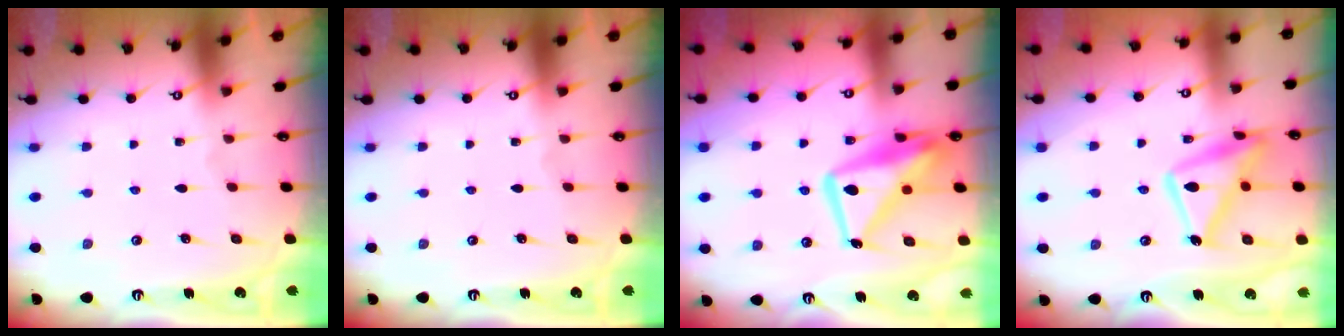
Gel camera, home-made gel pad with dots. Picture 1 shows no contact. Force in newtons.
{"total": 0.0}
{"total": 15.9, "press": 15.8, "slide": 1.7}
{"total": 14.8, "press": 14.8, "slide": 1.0}